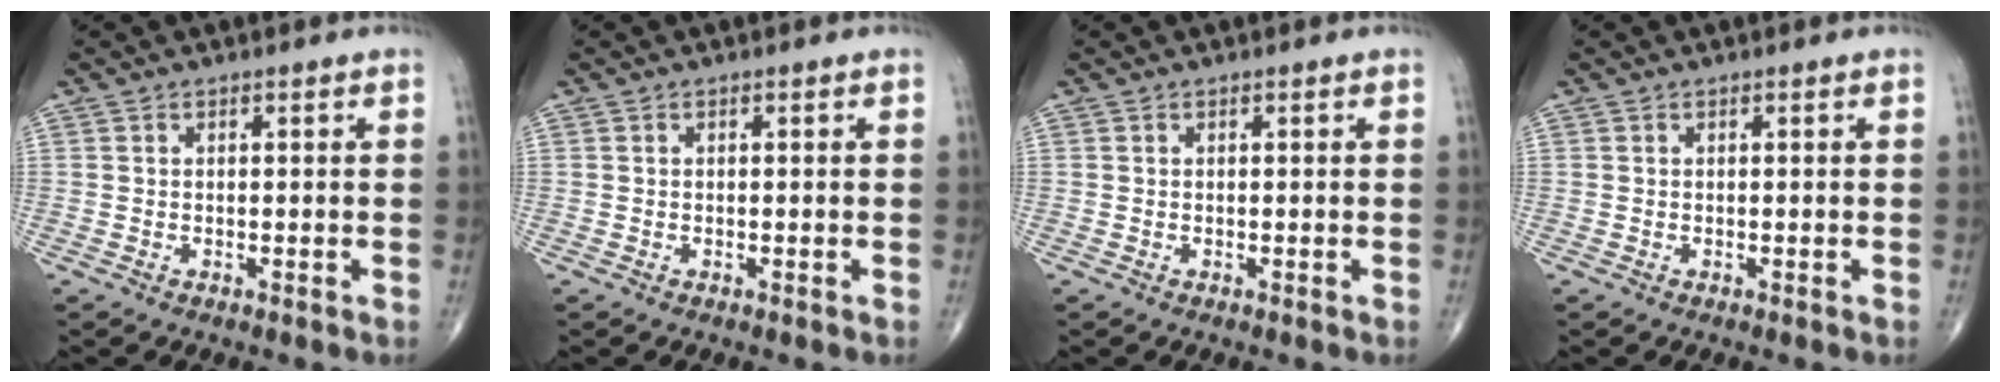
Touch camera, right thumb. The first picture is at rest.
{"total": 0.0}
{"total": 0.0}
{"total": 0.0}